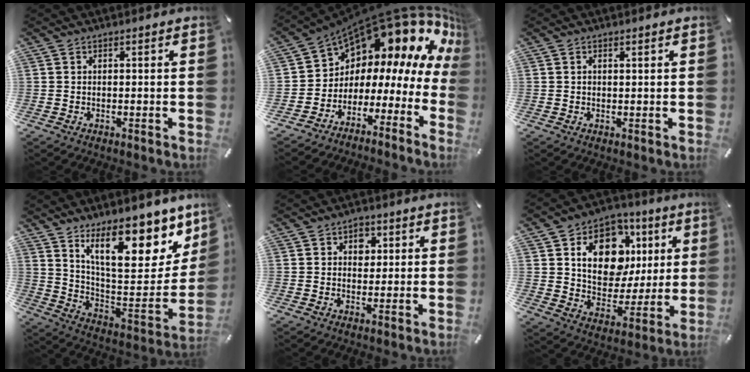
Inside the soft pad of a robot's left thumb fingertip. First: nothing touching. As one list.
[{"total": 12.8, "force": [10.7, 6.1, 3.4], "torque": [-0.056, -0.110, 0.187]}, {"total": 0.6, "force": [0.3, 0.2, 0.5], "torque": [-0.010, 0.000, 0.005]}, {"total": 22.8, "force": [14.7, 9.1, 14.9], "torque": [-0.212, -0.108, 0.246]}, {"total": 3.6, "force": [1.2, 2.9, 1.8], "torque": [-0.007, -0.005, 0.012]}, {"total": 15.7, "force": [5.6, 11.9, 8.6], "torque": [-0.131, -0.021, 0.107]}]